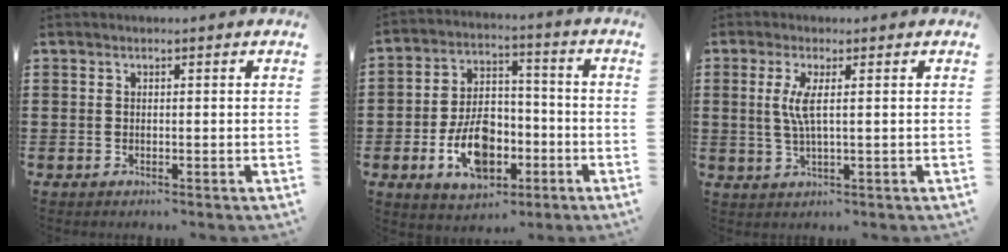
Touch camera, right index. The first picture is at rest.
{"total": 10.4, "force": [-3.6, 6.5, 7.2], "torque": [-0.130, 0.007, -0.063]}
{"total": 4.0, "force": [0.6, 0.3, 3.9], "torque": [-0.091, -0.011, 0.004]}